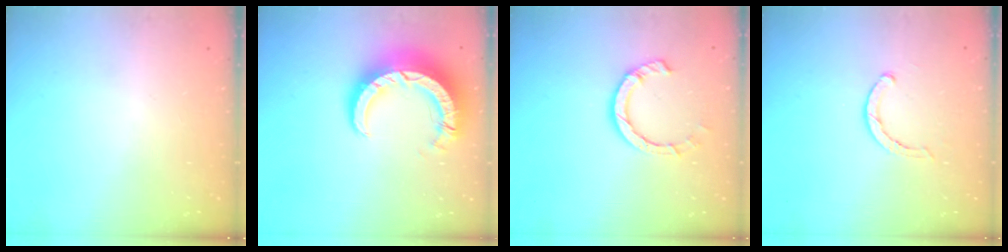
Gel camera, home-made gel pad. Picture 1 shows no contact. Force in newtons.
{"total": 11.5, "press": 11.5, "slide": 1.1}
{"total": 7.1, "press": 7.0, "slide": 1.1}
{"total": 2.8, "press": 2.8, "slide": 0.2}